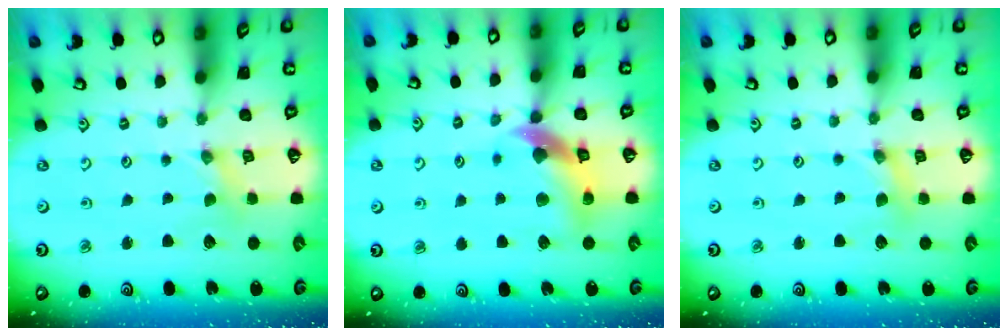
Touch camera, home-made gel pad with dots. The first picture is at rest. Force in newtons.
{"total": 11.5, "press": 11.3, "slide": 1.6}
{"total": 2.9, "press": 2.9, "slide": 0.3}